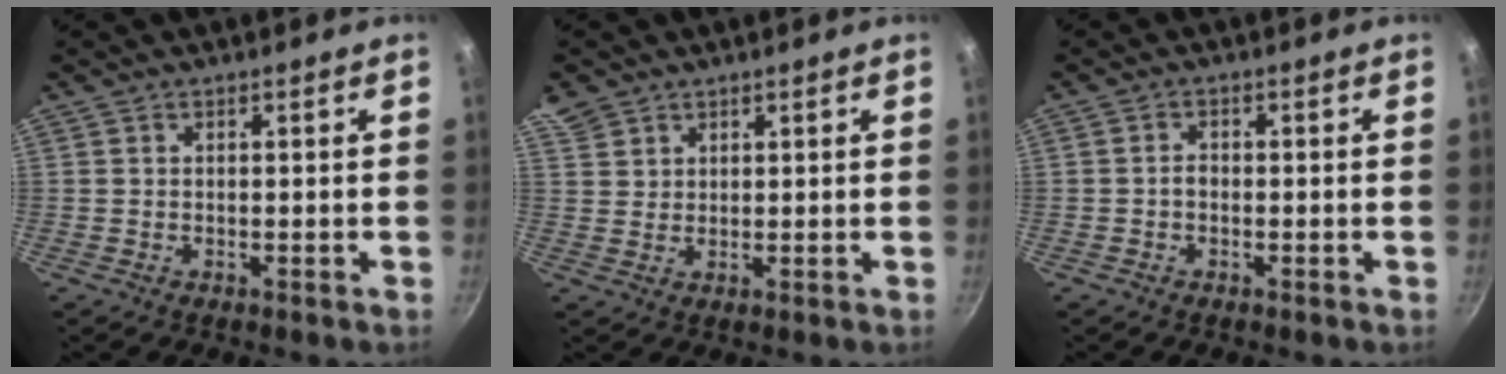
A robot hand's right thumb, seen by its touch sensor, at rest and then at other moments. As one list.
[{"total": 4.9, "force": [3.2, 3.5, 1.2], "torque": [-0.003, -0.001, 0.061]}, {"total": 1.3, "force": [-0.4, 0.9, 0.9], "torque": [-0.011, 0.010, -0.007]}]